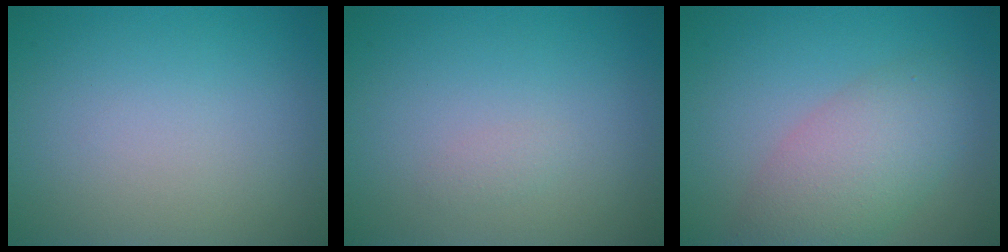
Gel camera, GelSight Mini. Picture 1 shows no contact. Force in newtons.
{"total": 0.6, "press": 0.6, "slide": 0.0}
{"total": 5.3, "press": 5.3, "slide": 0.5}